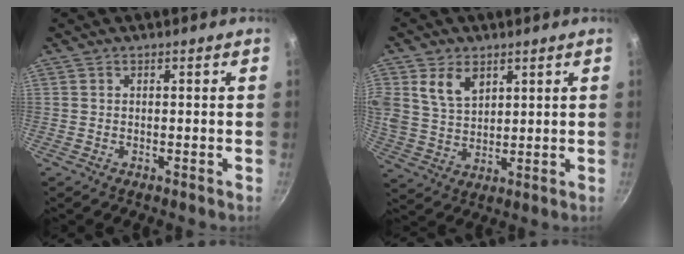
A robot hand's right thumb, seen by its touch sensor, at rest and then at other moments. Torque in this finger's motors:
{"motor_torque": [-0.47, 0.87, 0.22, 0.36, 0.13]}